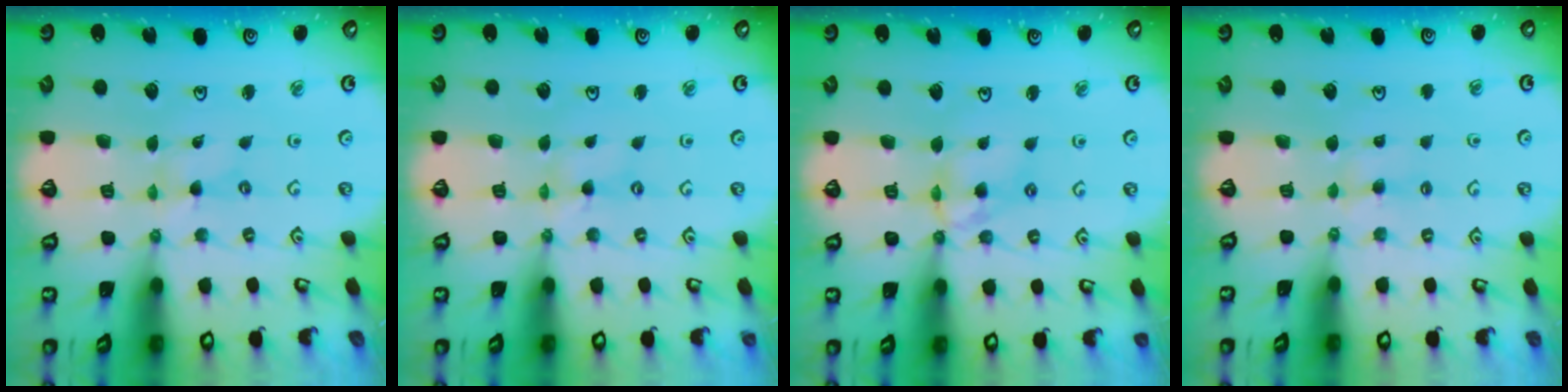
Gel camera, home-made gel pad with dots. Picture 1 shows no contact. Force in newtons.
{"total": 1.1, "press": 1.1, "slide": 0.2}
{"total": 8.2, "press": 8.1, "slide": 0.7}
{"total": 3.6, "press": 3.5, "slide": 0.6}